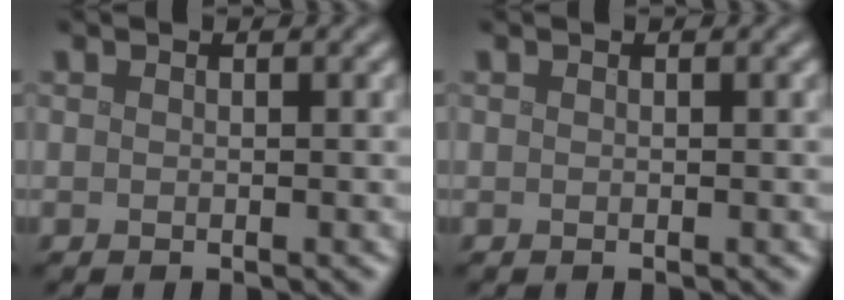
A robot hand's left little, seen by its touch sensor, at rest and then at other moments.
{"total": 0.0}